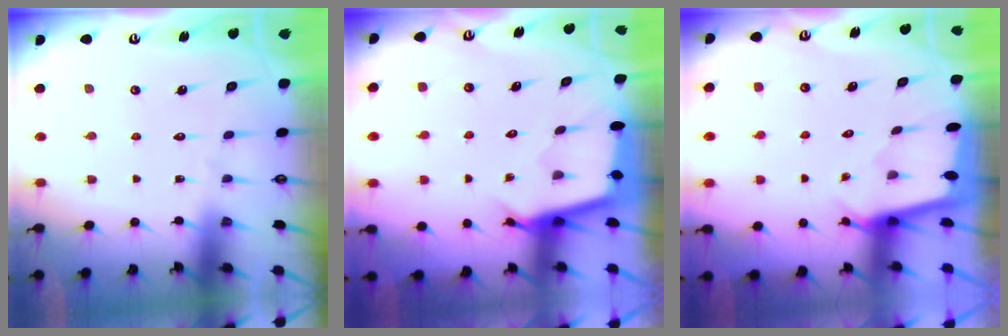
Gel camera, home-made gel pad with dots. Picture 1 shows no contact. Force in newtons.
{"total": 2.8, "press": 2.8, "slide": 0.3}
{"total": 1.7, "press": 1.6, "slide": 0.3}